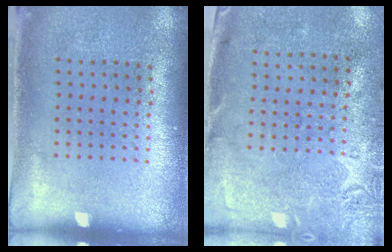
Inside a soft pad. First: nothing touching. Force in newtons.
{"total": 2.8, "press": 2.2, "slide": 1.7}